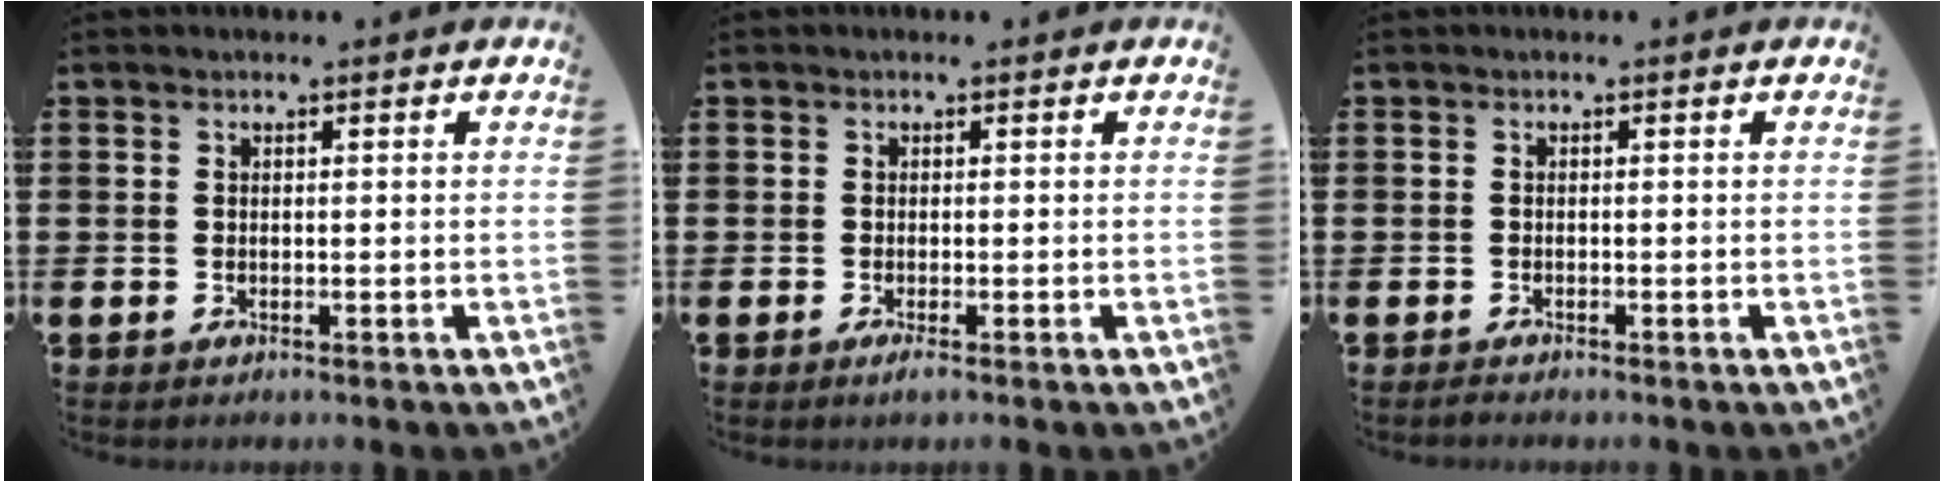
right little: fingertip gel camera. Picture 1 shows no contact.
{"total": 1.0, "force": [-0.4, 0.1, 0.9], "torque": [-0.006, -0.006, -0.010]}
{"total": 0.5, "force": [-0.4, 0.0, 0.3], "torque": [-0.007, -0.002, -0.009]}